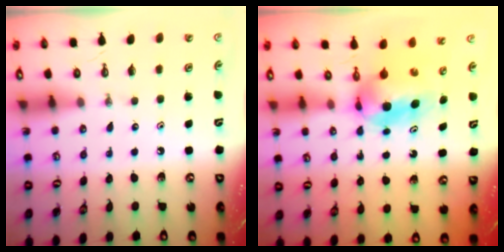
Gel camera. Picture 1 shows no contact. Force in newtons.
{"total": 6.7, "press": 6.2, "slide": 2.6}